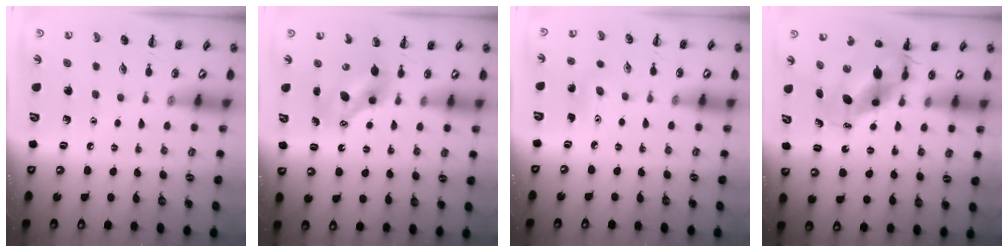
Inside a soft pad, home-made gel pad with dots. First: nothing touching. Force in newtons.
{"total": 7.1, "press": 7.0, "slide": 0.9}
{"total": 2.8, "press": 2.8, "slide": 0.7}
{"total": 8.0, "press": 7.8, "slide": 1.9}